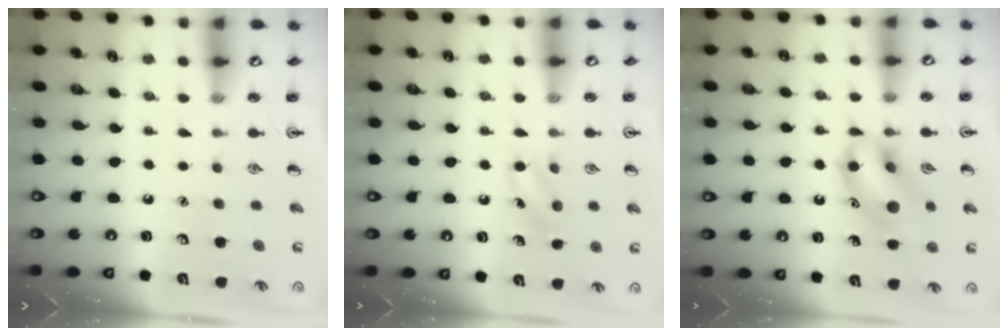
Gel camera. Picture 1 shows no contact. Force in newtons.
{"total": 7.1, "press": 6.8, "slide": 2.0}
{"total": 12.0, "press": 11.9, "slide": 1.8}